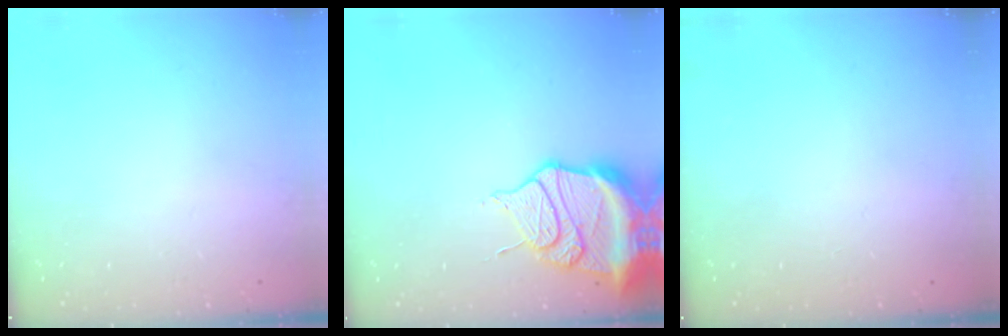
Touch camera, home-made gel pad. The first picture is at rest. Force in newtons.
{"total": 19.4, "press": 19.4, "slide": 1.9}
{"total": 0.0}